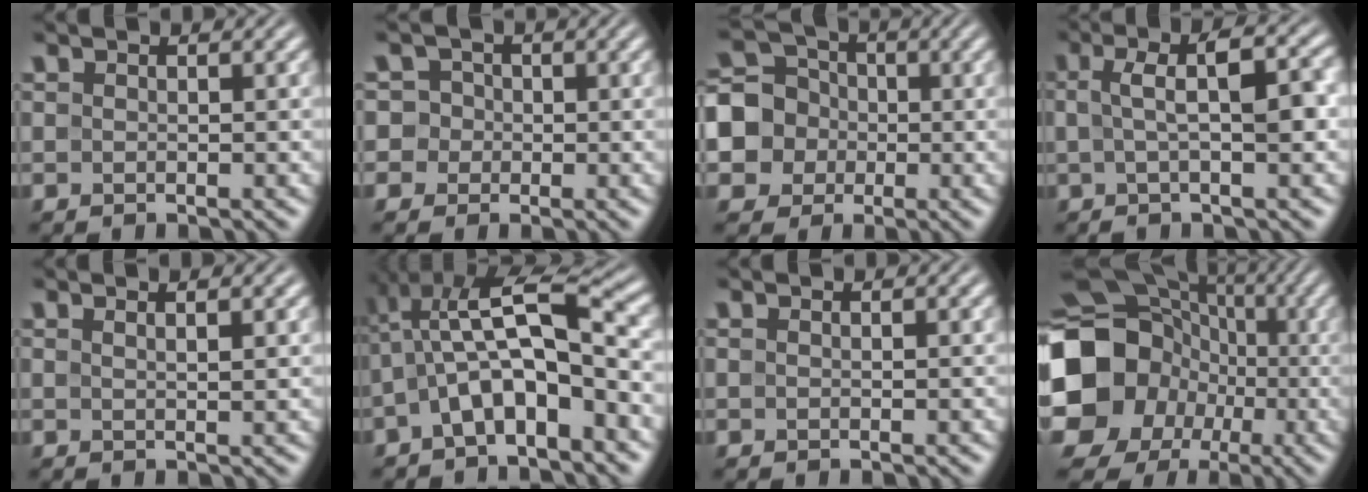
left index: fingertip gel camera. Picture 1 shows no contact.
{"total": 3.8, "force": [0.0, 3.7, 0.9], "torque": [0.013, 0.031, -0.026]}
{"total": 6.9, "force": [-0.7, 6.5, 2.1], "torque": [-0.047, 0.020, -0.041]}
{"total": 5.6, "force": [0.5, 1.5, 5.4], "torque": [-0.077, 0.014, 0.001]}
{"total": 2.0, "force": [1.1, 0.6, 1.6], "torque": [-0.015, 0.002, 0.008]}
{"total": 8.6, "force": [-1.1, 3.2, 7.9], "torque": [-0.146, 0.029, -0.030]}
{"total": 0.0}
{"total": 18.6, "force": [-3.4, 16.9, 7.1], "torque": [-0.162, -0.008, -0.105]}